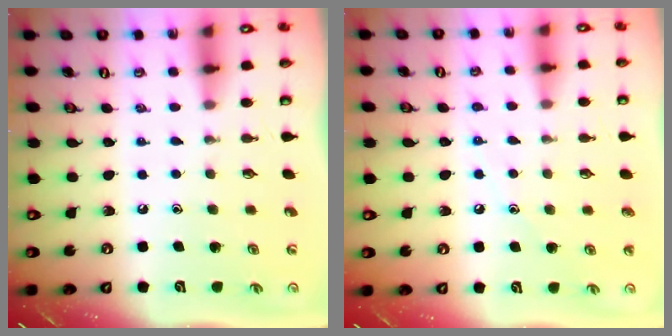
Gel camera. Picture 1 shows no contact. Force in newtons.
{"total": 5.8, "press": 5.8, "slide": 0.7}